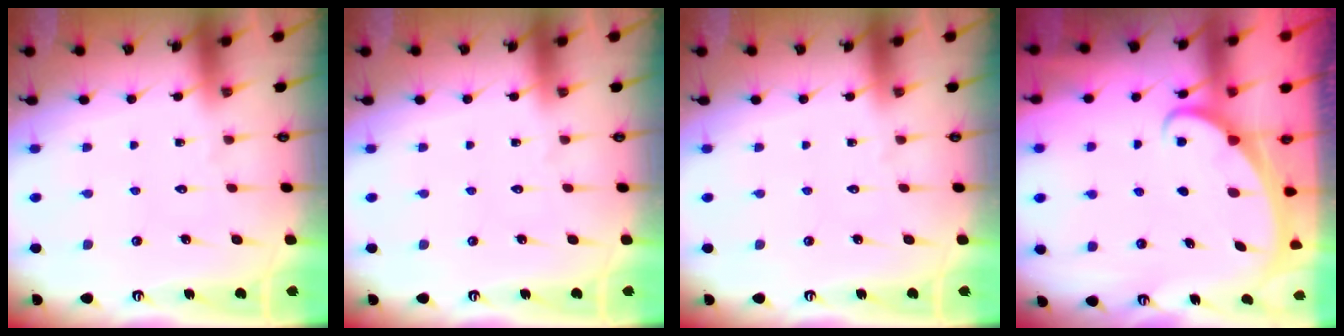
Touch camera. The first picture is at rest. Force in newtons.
{"total": 0.0}
{"total": 0.0}
{"total": 2.3, "press": 2.3, "slide": 0.3}